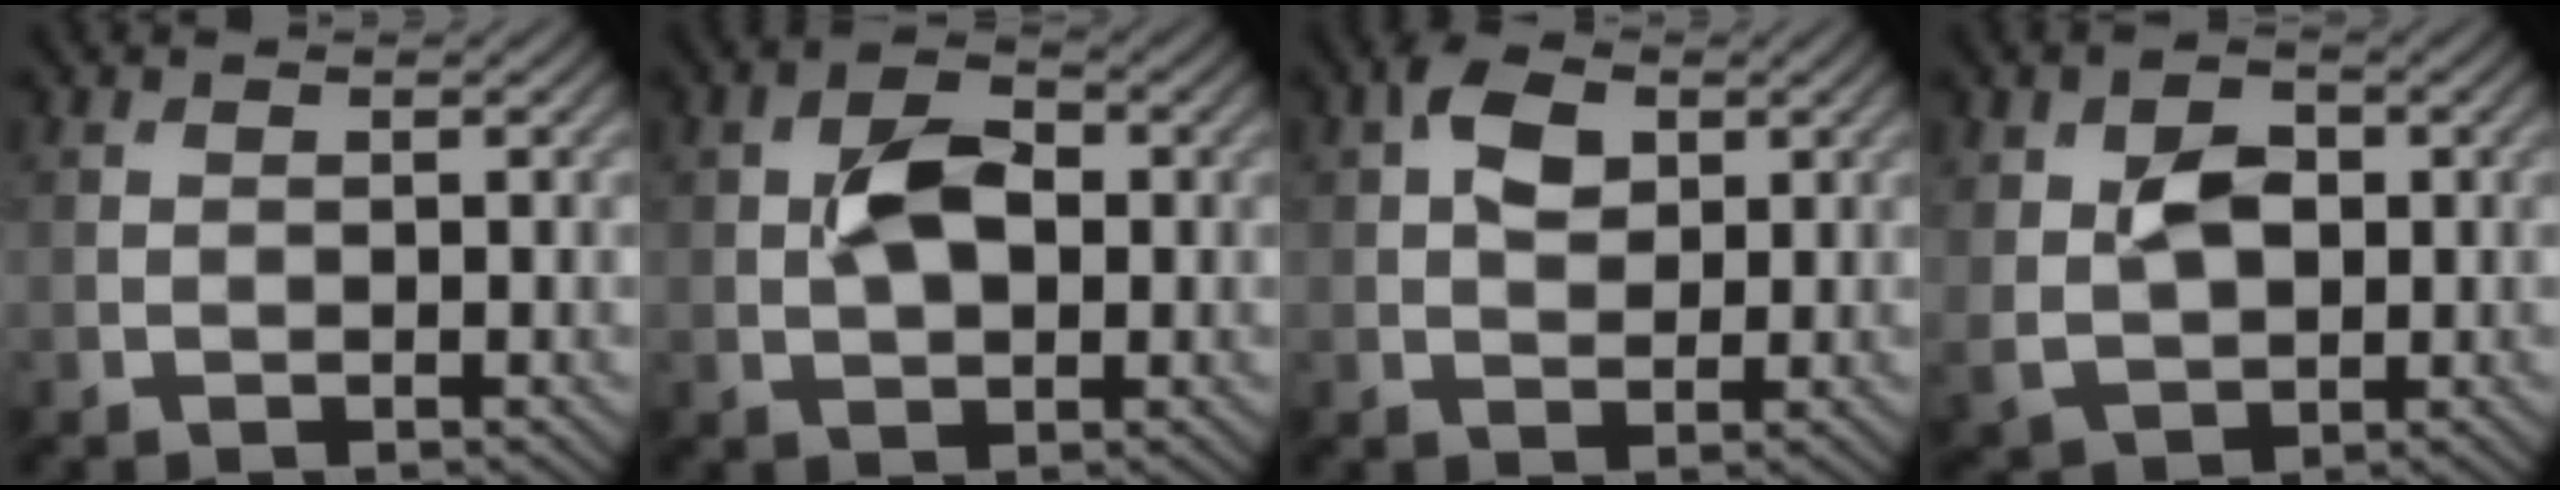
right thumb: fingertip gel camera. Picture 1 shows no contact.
{"total": 5.4, "force": [0.4, 3.3, 4.2], "torque": [-0.082, 0.003, 0.004]}
{"total": 4.3, "force": [1.4, 2.8, 3.0], "torque": [-0.057, 0.008, 0.018]}
{"total": 5.9, "force": [0.9, 4.1, 4.0], "torque": [-0.084, -0.002, 0.017]}